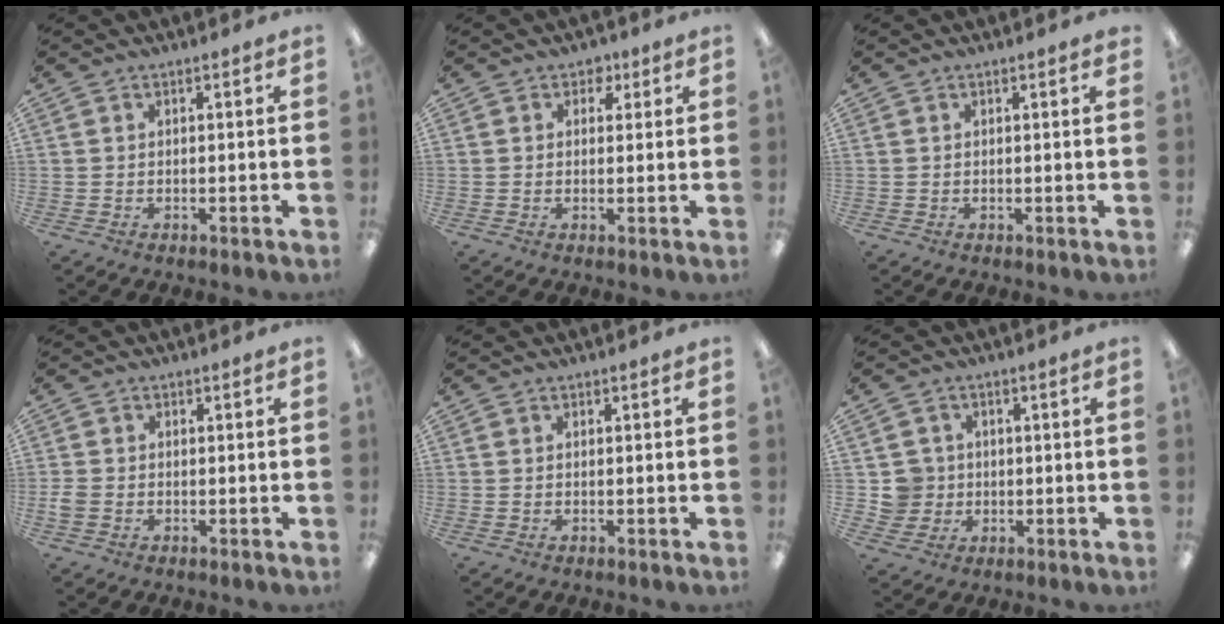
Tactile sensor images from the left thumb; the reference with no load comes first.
{"total": 2.7, "force": [1.4, 2.2, 0.7], "torque": [0.007, -0.003, 0.020]}
{"total": 0.0}
{"total": 2.1, "force": [-0.7, 1.8, 0.9], "torque": [-0.014, 0.006, -0.013]}
{"total": 0.0}
{"total": 5.6, "force": [0.4, 5.6, 0.5], "torque": [-0.009, 0.010, 0.010]}